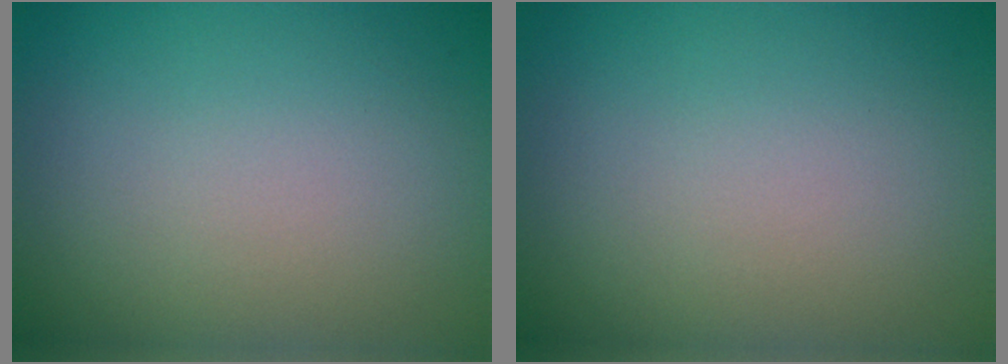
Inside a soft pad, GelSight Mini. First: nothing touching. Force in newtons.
{"total": 0.0}